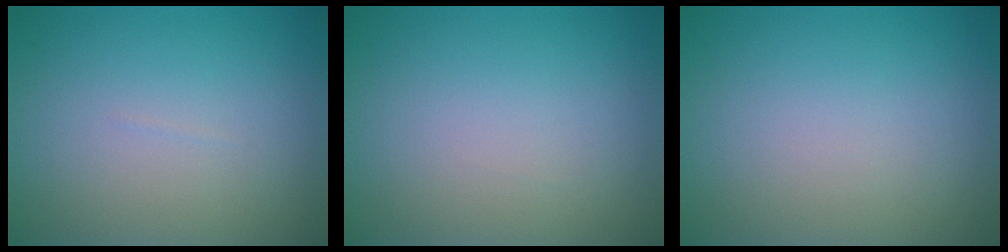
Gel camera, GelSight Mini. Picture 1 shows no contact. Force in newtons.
{"total": 0.0}
{"total": 0.0}